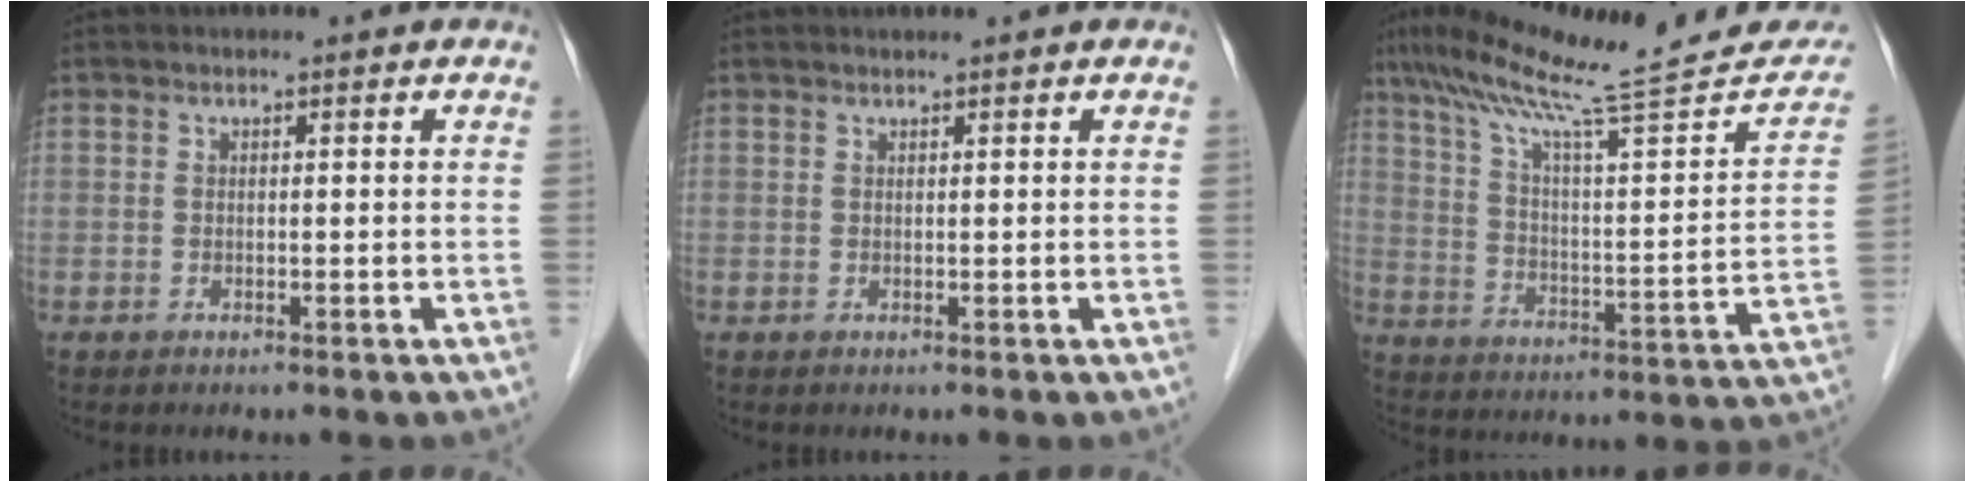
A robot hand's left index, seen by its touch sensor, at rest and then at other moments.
{"total": 1.2, "force": [1.2, -0.1, 0.4], "torque": [-0.006, 0.013, 0.024]}
{"total": 25.8, "force": [21.5, 2.8, 14.1], "torque": [-0.218, 0.000, 0.302]}